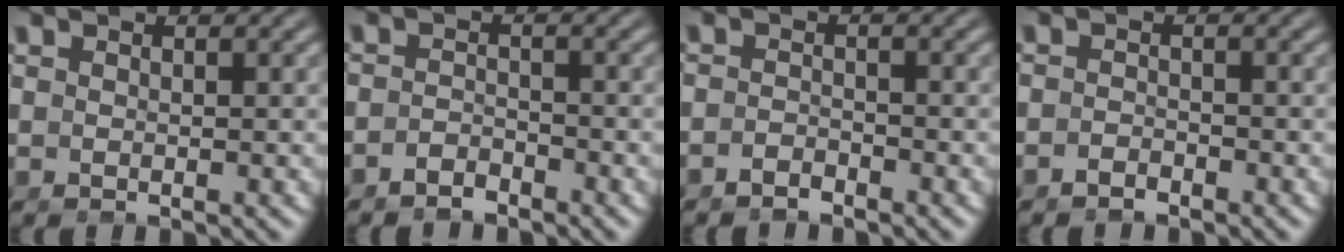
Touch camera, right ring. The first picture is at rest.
{"total": 2.4, "force": [-2.3, 0.5, 0.1], "torque": [0.000, -0.011, -0.037]}
{"total": 2.0, "force": [-2.0, 0.2, -0.1], "torque": [0.002, -0.011, -0.032]}
{"total": 1.7, "force": [-1.7, 0.1, -0.1], "torque": [0.001, -0.009, -0.027]}